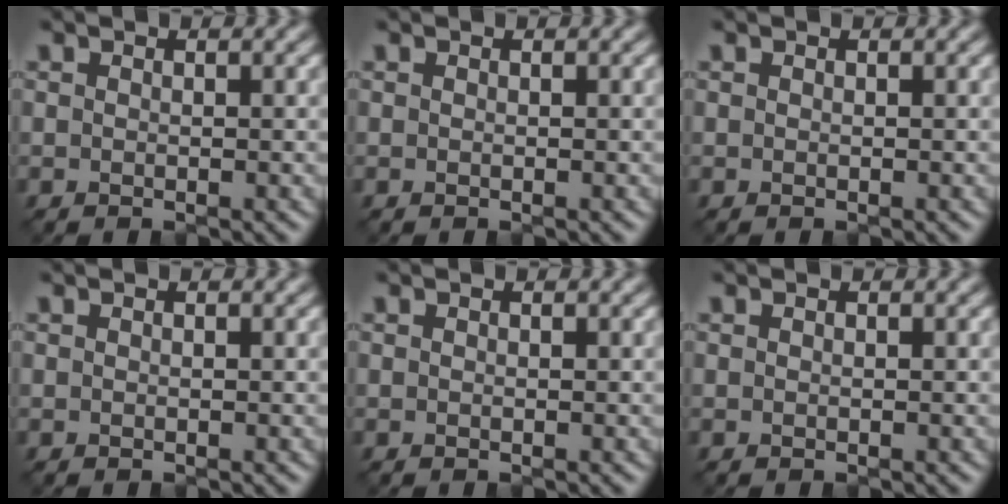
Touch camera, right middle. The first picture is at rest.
{"total": 0.0}
{"total": 0.0}
{"total": 0.0}
{"total": 0.0}
{"total": 0.0}